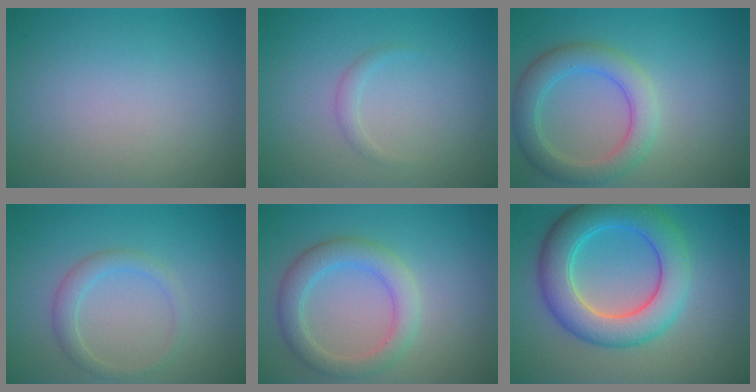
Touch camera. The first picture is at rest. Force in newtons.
{"total": 0.8, "press": 0.8, "slide": 0.0}
{"total": 4.4, "press": 4.4, "slide": 0.1}
{"total": 2.0, "press": 2.0, "slide": 0.1}
{"total": 3.8, "press": 3.8, "slide": 0.3}
{"total": 7.7, "press": 7.7, "slide": 0.3}